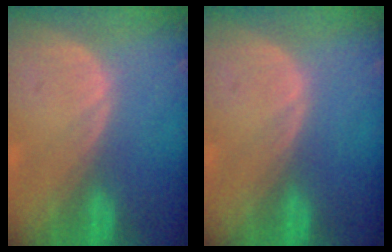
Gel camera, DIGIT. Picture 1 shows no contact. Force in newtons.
{"total": 0.0}